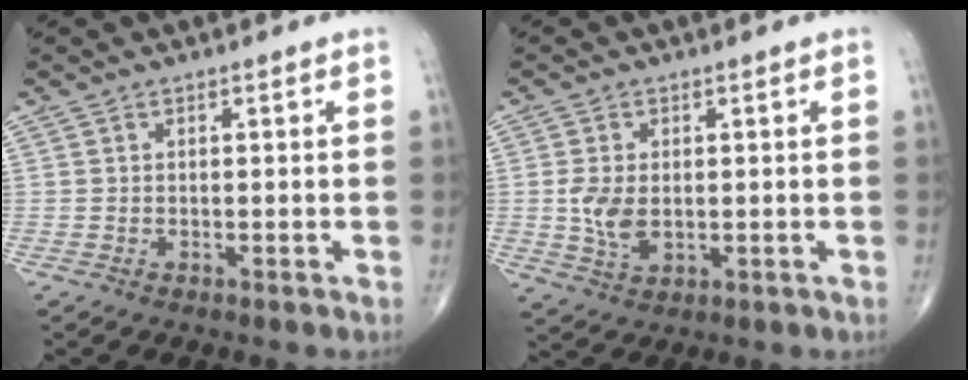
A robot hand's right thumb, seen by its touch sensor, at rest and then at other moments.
{"total": 5.9, "force": [0.0, 3.6, 4.6], "torque": [-0.094, -0.009, 0.006]}